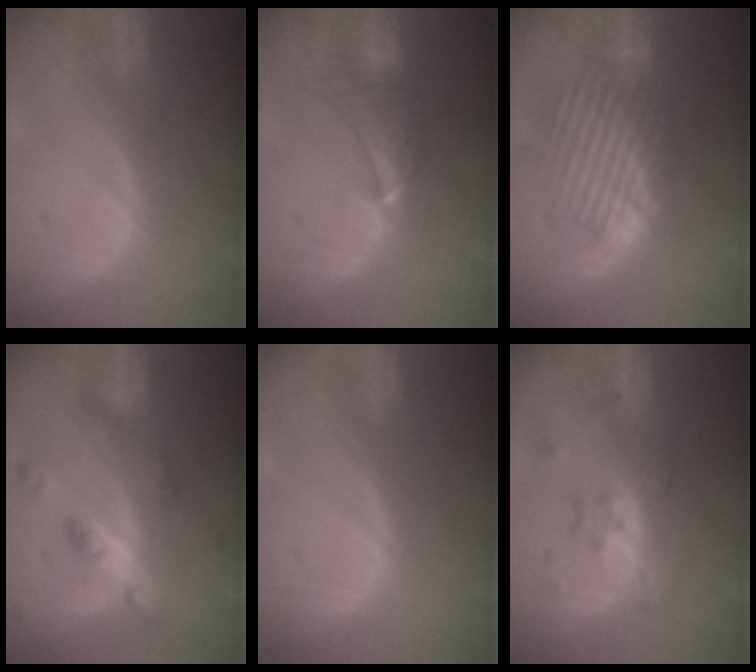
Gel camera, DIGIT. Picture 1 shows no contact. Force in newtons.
{"total": 6.8, "press": 6.4, "slide": 2.3}
{"total": 8.9, "press": 8.6, "slide": 2.3}
{"total": 7.4, "press": 7.4, "slide": 0.6}
{"total": 0.0}
{"total": 5.9, "press": 5.9, "slide": 0.8}